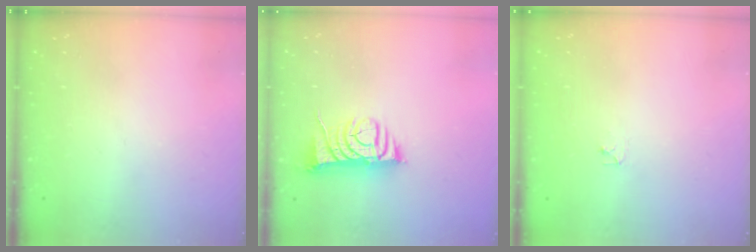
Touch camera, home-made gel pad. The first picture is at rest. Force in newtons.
{"total": 7.8, "press": 7.8, "slide": 0.8}
{"total": 2.8, "press": 2.7, "slide": 0.4}